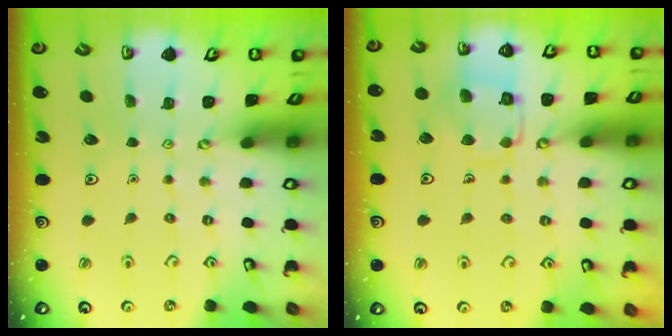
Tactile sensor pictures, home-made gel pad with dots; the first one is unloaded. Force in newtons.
{"total": 11.6, "press": 11.5, "slide": 0.8}